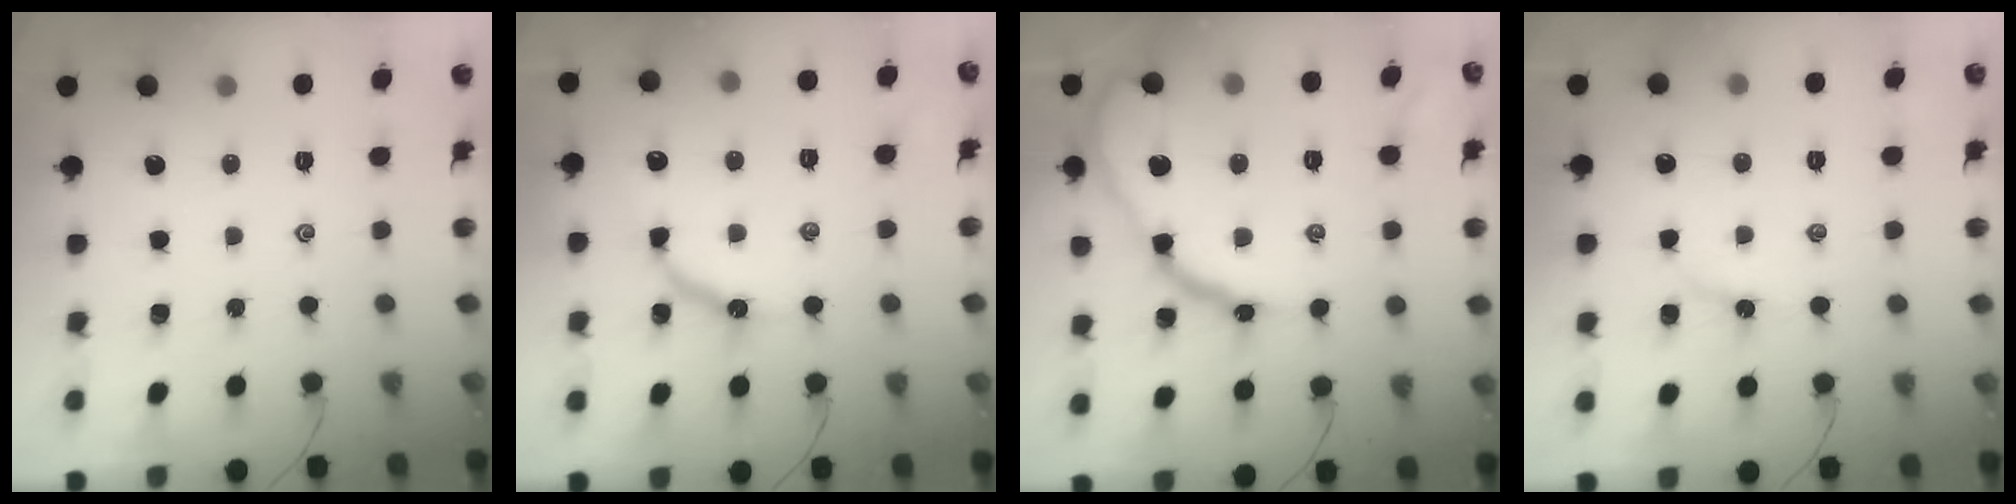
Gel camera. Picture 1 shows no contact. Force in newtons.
{"total": 10.8, "press": 10.8, "slide": 1.1}
{"total": 17.6, "press": 17.6, "slide": 1.6}
{"total": 3.0, "press": 3.0, "slide": 0.4}